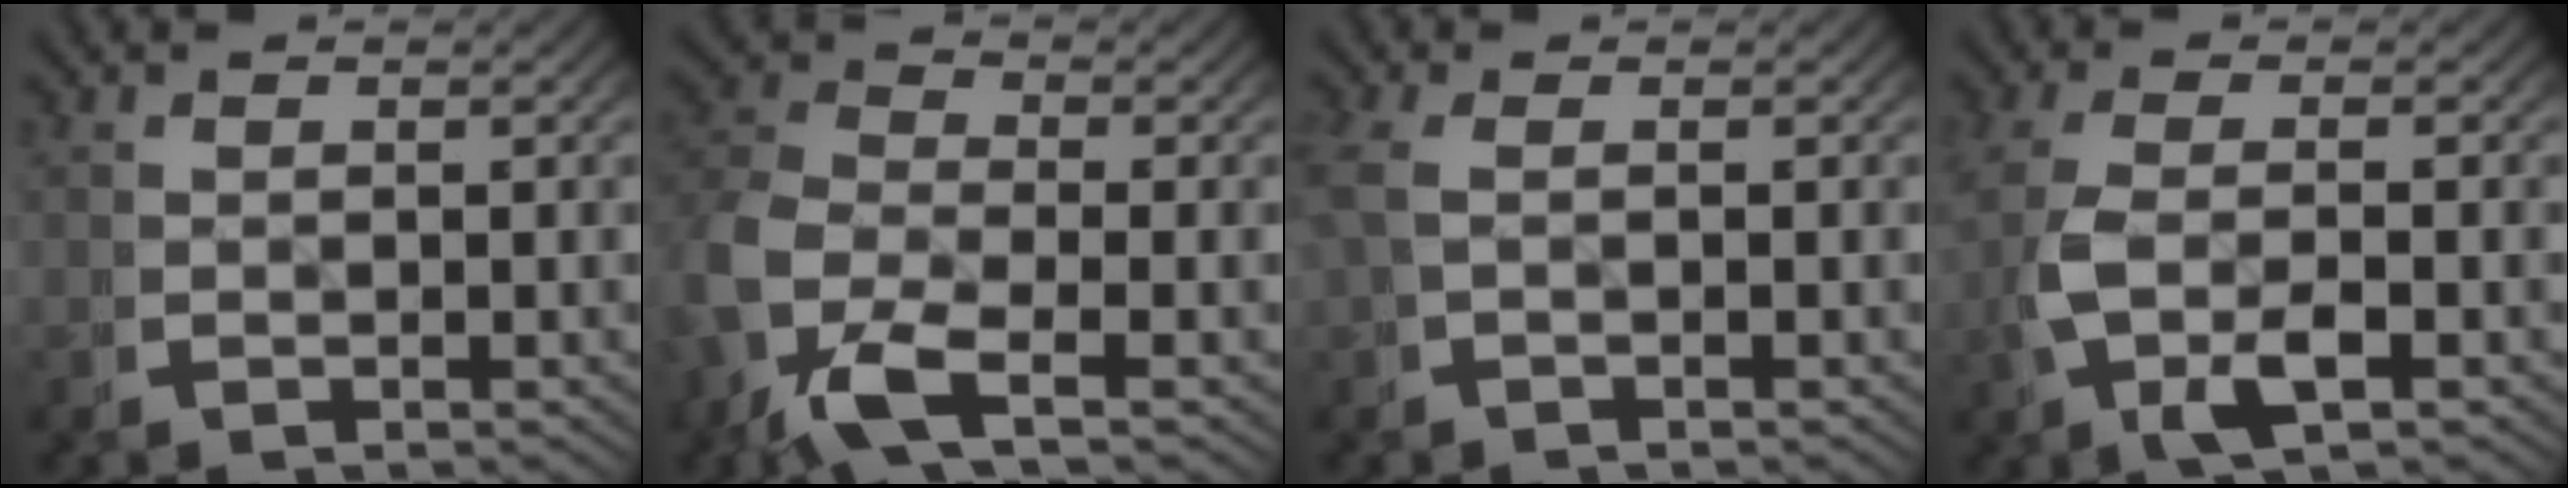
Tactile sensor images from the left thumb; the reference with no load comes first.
{"total": 7.9, "force": [-1.3, 5.0, 5.9], "torque": [-0.152, -0.026, -0.020]}
{"total": 1.7, "force": [0.0, 0.6, 1.6], "torque": [-0.048, 0.002, 0.004]}
{"total": 5.0, "force": [-0.3, 2.0, 4.6], "torque": [-0.118, -0.009, 0.001]}